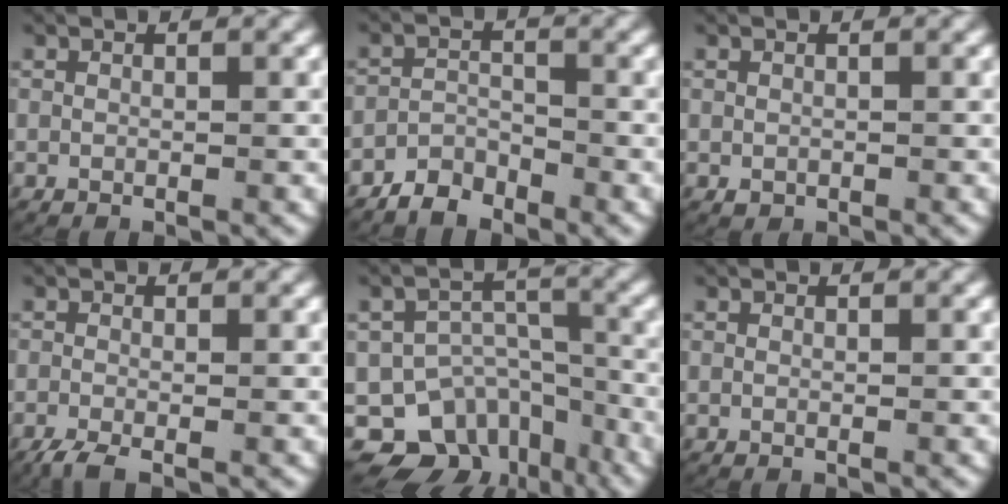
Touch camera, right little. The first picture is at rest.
{"total": 2.9, "force": [-2.5, 1.2, 0.7], "torque": [-0.012, -0.005, -0.047]}
{"total": 0.6, "force": [-0.3, 0.5, 0.2], "torque": [-0.004, -0.006, -0.002]}
{"total": 2.3, "force": [-1.8, 0.8, 1.3], "torque": [-0.030, -0.010, -0.027]}
{"total": 14.7, "force": [-6.3, 12.1, 5.5], "torque": [-0.101, -0.046, -0.105]}
{"total": 0.0}